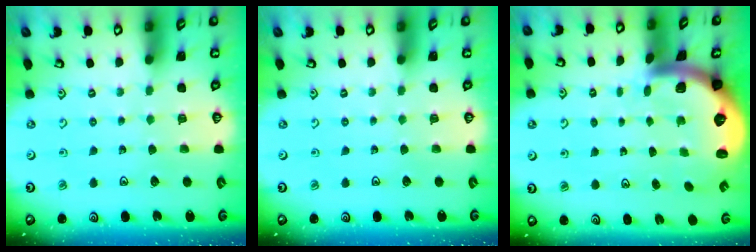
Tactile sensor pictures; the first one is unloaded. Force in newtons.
{"total": 0.0}
{"total": 2.7, "press": 2.5, "slide": 0.9}